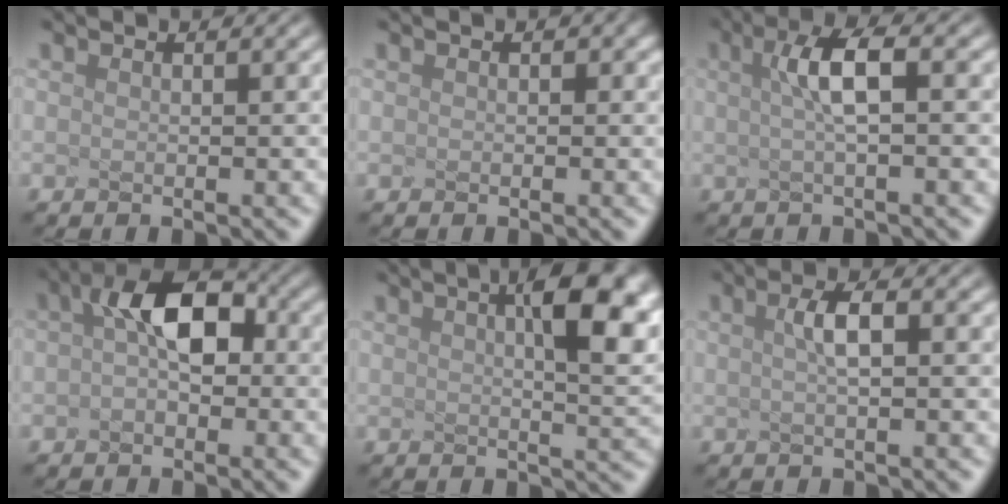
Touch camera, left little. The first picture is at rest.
{"total": 0.0}
{"total": 2.5, "force": [-0.8, -0.3, 2.4], "torque": [-0.069, 0.001, 0.021]}
{"total": 3.4, "force": [-0.8, 1.6, 2.9], "torque": [-0.077, 0.003, 0.016]}
{"total": 6.7, "force": [1.6, 1.4, 6.3], "torque": [-0.088, 0.010, 0.054]}
{"total": 1.6, "force": [-1.0, -0.6, 1.0], "torque": [-0.044, -0.001, 0.017]}